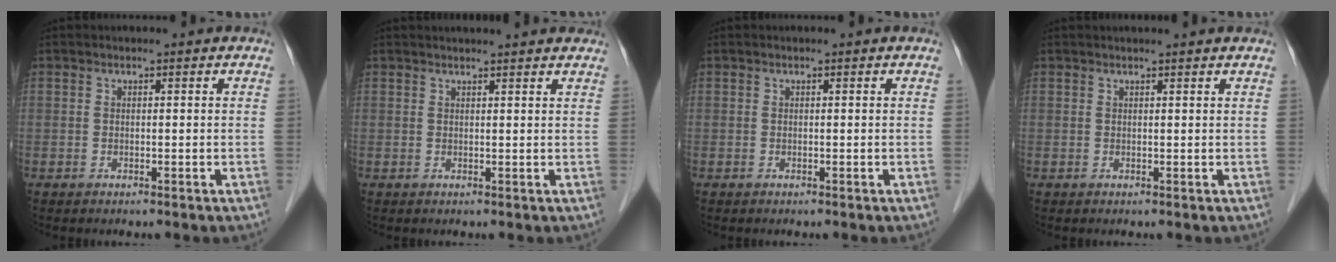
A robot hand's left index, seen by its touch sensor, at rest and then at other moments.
{"total": 8.1, "force": [7.6, 0.6, 2.8], "torque": [-0.034, 0.023, 0.078]}
{"total": 0.0}
{"total": 3.3, "force": [3.2, -0.2, 1.0], "torque": [-0.015, 0.018, 0.034]}